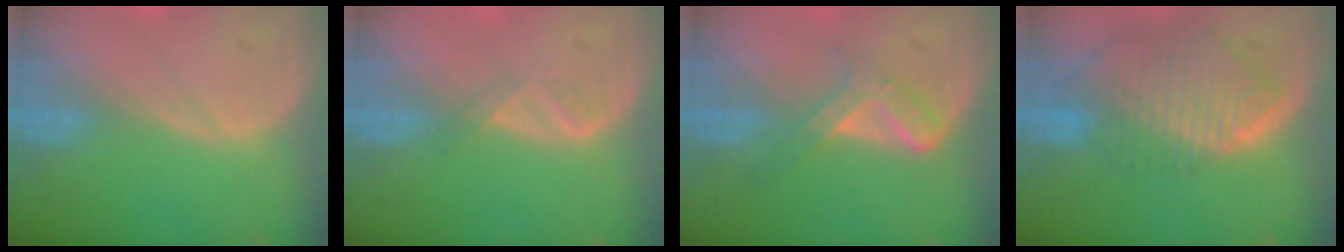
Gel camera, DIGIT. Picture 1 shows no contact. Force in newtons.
{"total": 1.6, "press": 1.5, "slide": 0.7}
{"total": 5.5, "press": 4.7, "slide": 2.8}
{"total": 10.0, "press": 8.5, "slide": 5.2}